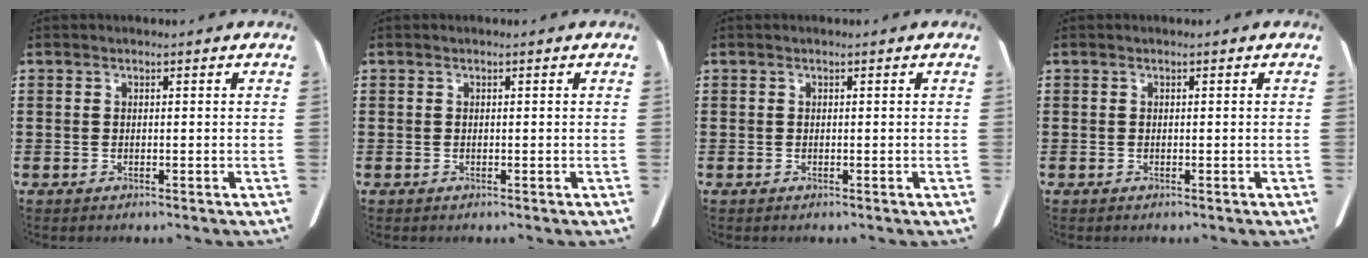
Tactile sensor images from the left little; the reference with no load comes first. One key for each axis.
{"total": 0.0}
{"total": 0.0}
{"total": 0.0}